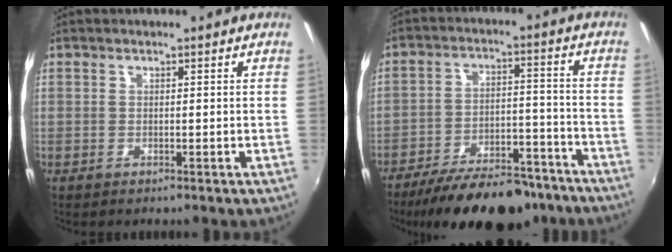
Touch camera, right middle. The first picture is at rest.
{"total": 21.4, "force": [-17.4, 7.3, 10.1], "torque": [-0.182, -0.004, -0.241]}